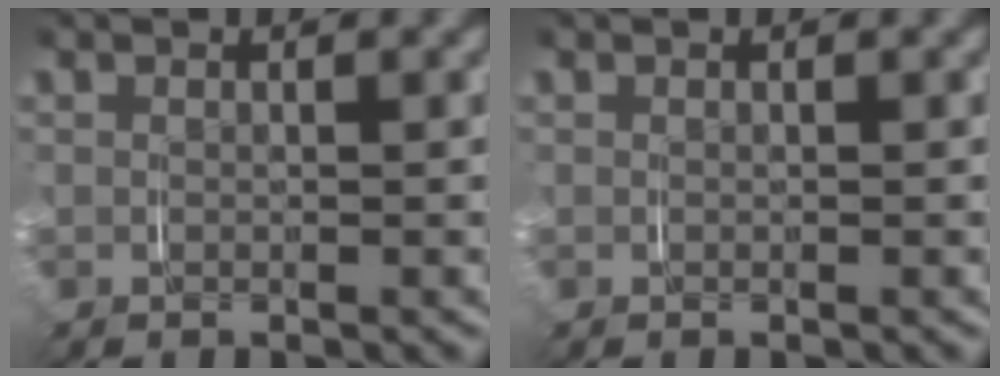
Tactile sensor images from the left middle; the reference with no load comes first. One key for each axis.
{"total": 0.0}